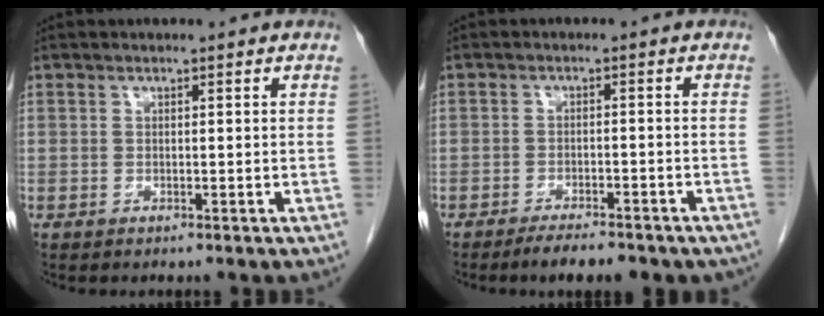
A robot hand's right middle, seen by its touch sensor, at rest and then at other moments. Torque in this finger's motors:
{"motor_torque": [0.76, -0.59, 0.10, 0.05]}